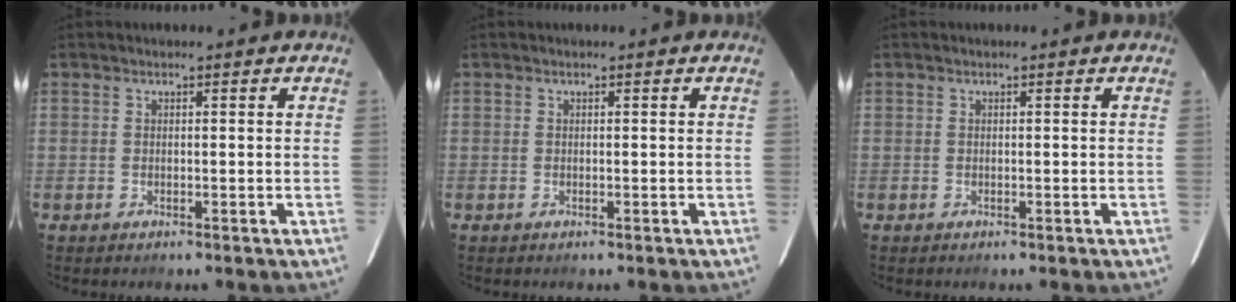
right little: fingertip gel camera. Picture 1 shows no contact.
{"total": 0.0}
{"total": 0.0}